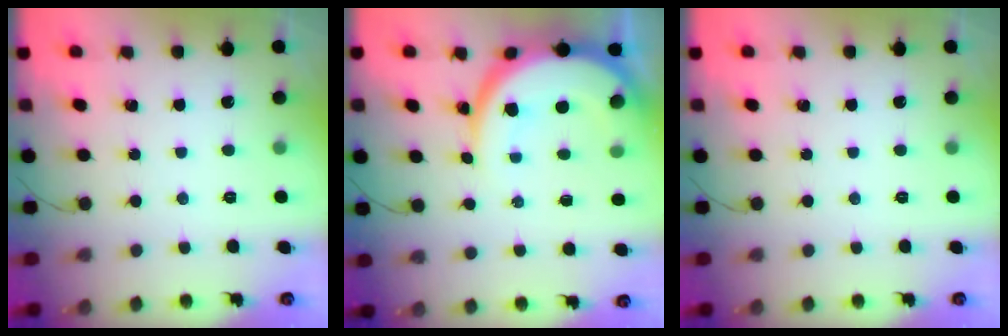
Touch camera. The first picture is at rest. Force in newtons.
{"total": 12.6, "press": 12.6, "slide": 0.9}
{"total": 0.0}